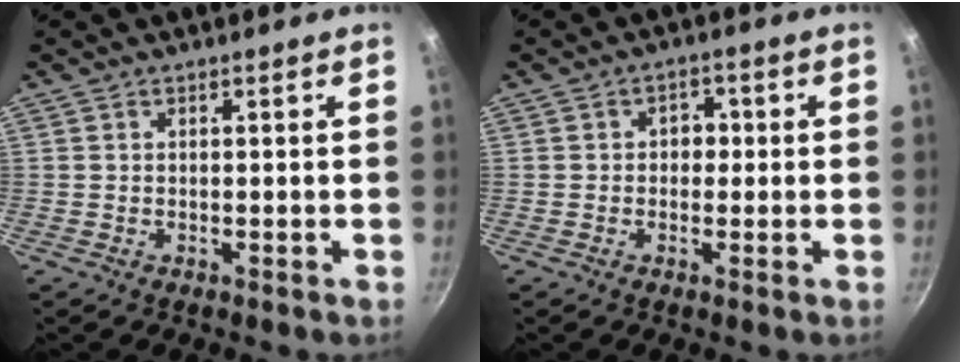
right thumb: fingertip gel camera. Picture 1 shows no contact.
{"total": 3.5, "force": [0.1, 2.9, 1.9], "torque": [-0.002, 0.006, -0.005]}